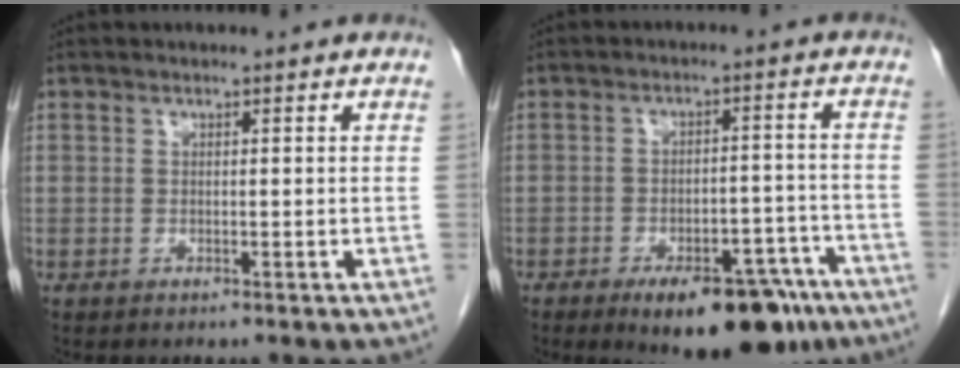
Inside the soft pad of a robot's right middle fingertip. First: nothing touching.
{"total": 13.8, "force": [-9.6, 5.0, 8.5], "torque": [-0.079, 0.014, -0.133]}